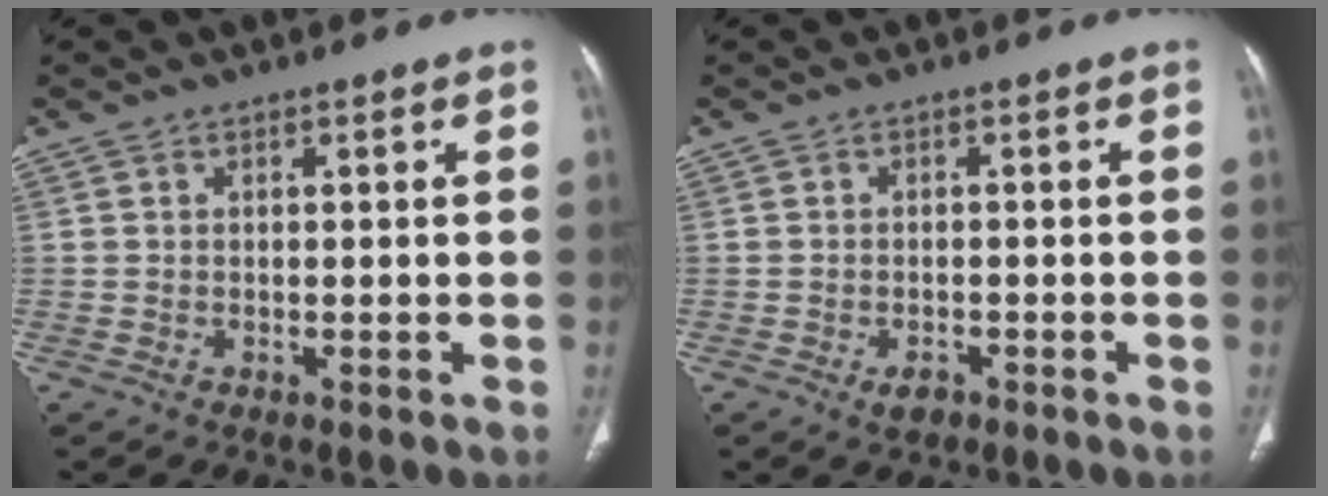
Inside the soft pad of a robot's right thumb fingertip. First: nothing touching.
{"total": 2.5, "force": [-1.5, 1.5, 1.4], "torque": [-0.016, 0.008, -0.019]}